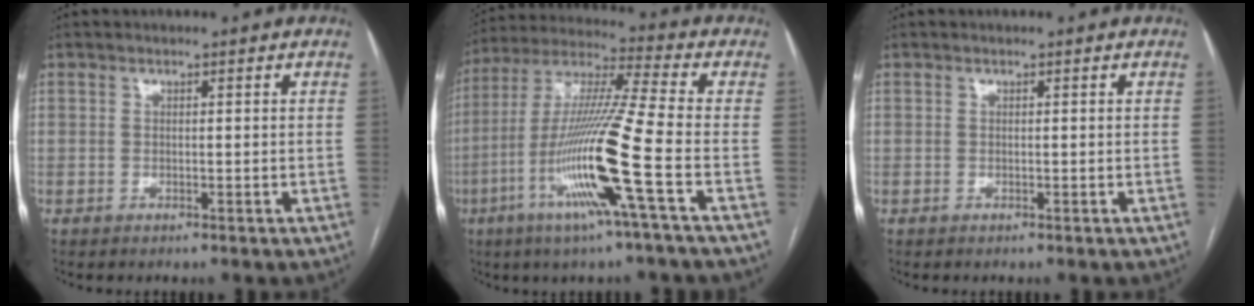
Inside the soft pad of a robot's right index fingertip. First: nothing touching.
{"total": 17.2, "force": [-5.9, -1.4, 16.1], "torque": [-0.323, -0.017, -0.120]}
{"total": 0.0}